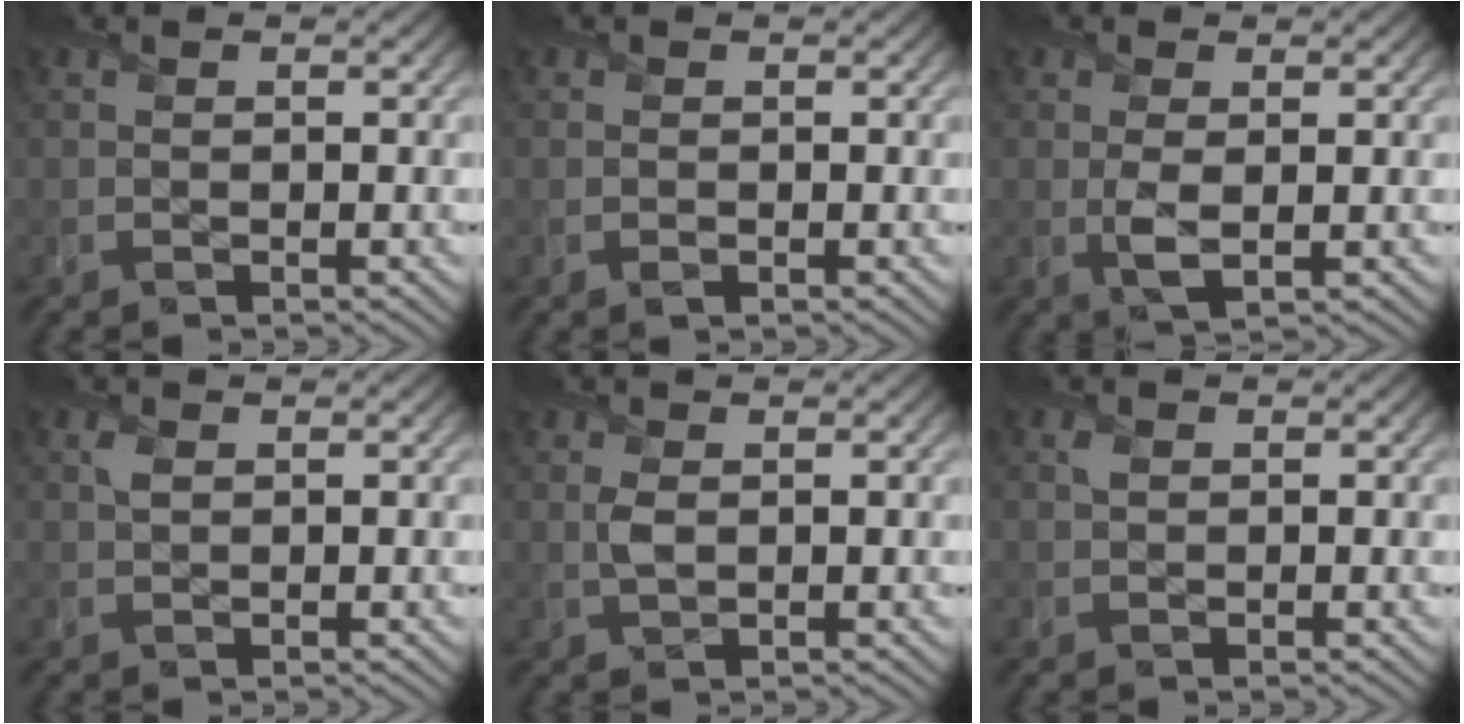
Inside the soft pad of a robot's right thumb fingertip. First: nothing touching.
{"total": 0.0}
{"total": 2.4, "force": [0.3, 1.0, 2.1], "torque": [-0.047, -0.005, 0.008]}
{"total": 1.0, "force": [0.5, 0.6, 0.6], "torque": [-0.017, 0.004, 0.010]}
{"total": 1.5, "force": [0.4, 0.8, 1.2], "torque": [-0.030, 0.000, 0.008]}
{"total": 0.7, "force": [0.4, 0.6, 0.3], "torque": [-0.009, 0.003, 0.005]}